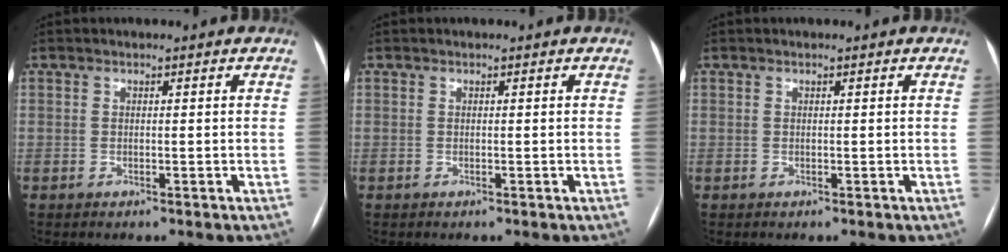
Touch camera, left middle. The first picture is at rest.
{"total": 0.0}
{"total": 0.0}